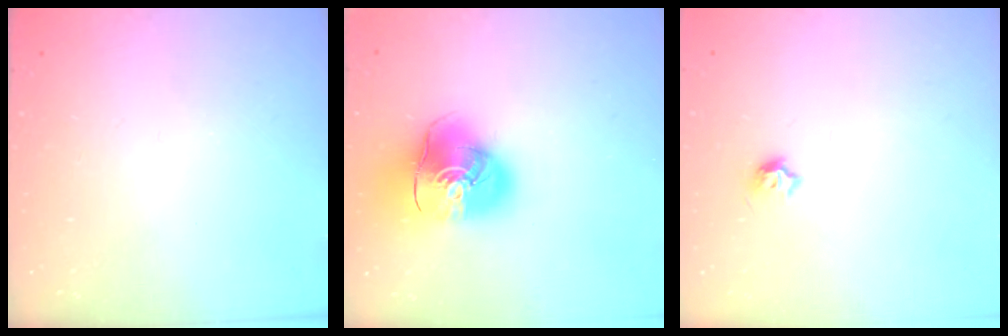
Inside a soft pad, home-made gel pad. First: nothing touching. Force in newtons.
{"total": 14.7, "press": 14.5, "slide": 2.2}
{"total": 4.0, "press": 3.9, "slide": 0.7}